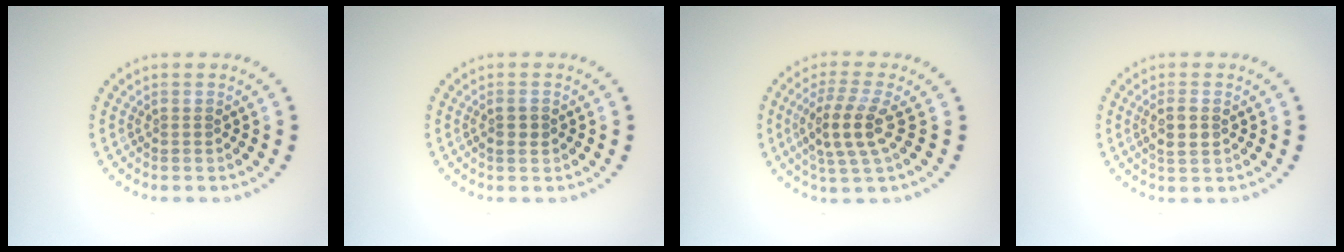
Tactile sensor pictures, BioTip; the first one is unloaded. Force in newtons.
{"total": 1.2, "press": 1.2, "slide": 0.3}
{"total": 4.0, "press": 3.5, "slide": 2.0}
{"total": 2.0, "press": 2.0, "slide": 0.6}